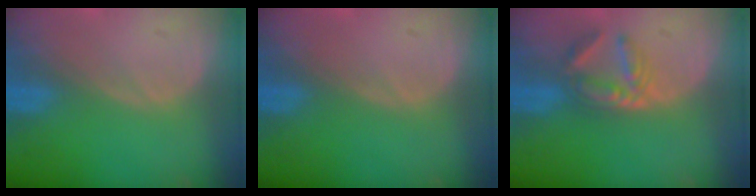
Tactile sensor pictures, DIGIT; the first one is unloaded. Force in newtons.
{"total": 0.0}
{"total": 5.8, "press": 4.9, "slide": 3.1}